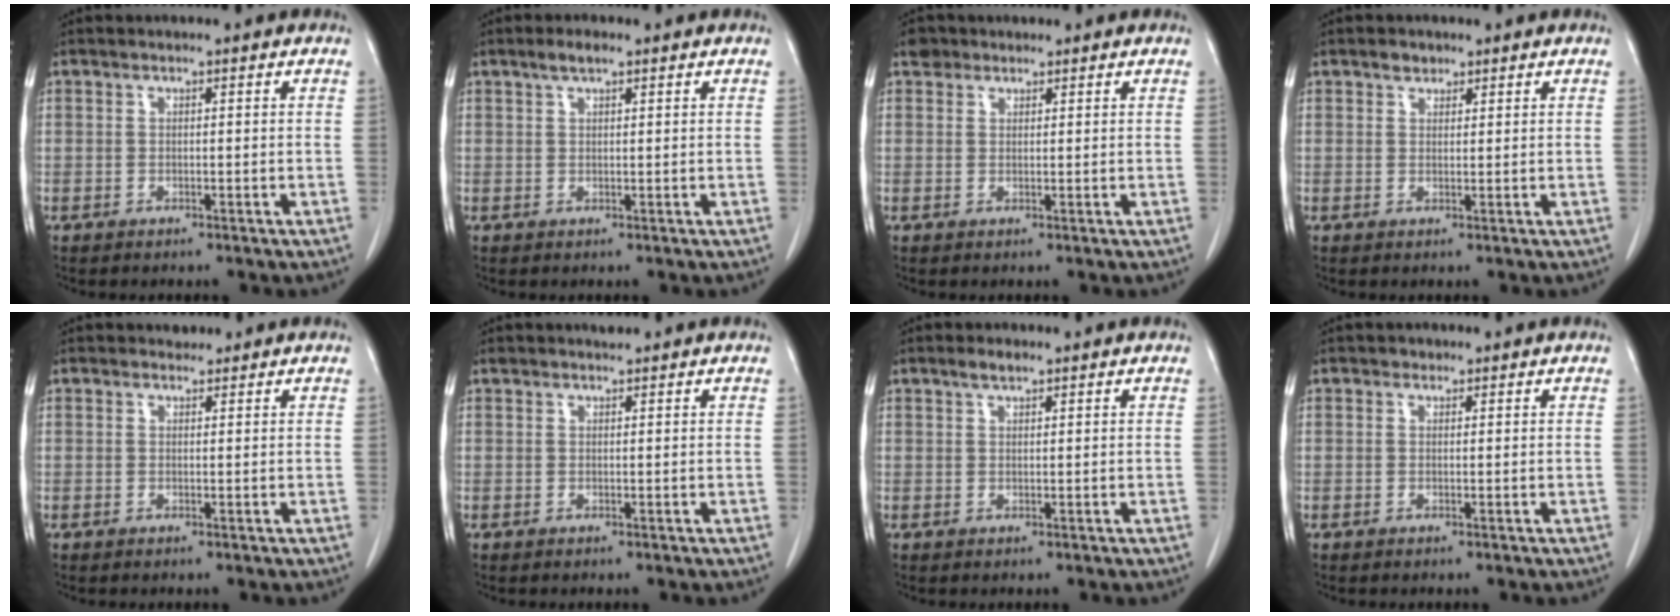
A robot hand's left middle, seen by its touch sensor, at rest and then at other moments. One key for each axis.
{"total": 2.2, "fx": 1.5, "fy": 0.6, "fz": 1.5, "tx": -0.032, "ty": 0.007, "tz": 0.028}
{"total": 2.0, "fx": 1.4, "fy": 1.4, "fz": 0.2, "tx": -0.003, "ty": 0.010, "tz": 0.022}
{"total": 1.6, "fx": 1.2, "fy": 1.0, "fz": 0.4, "tx": -0.005, "ty": -0.001, "tz": 0.018}
{"total": 1.0, "fx": 0.9, "fy": 0.4, "fz": -0.2, "tx": -0.002, "ty": 0.000, "tz": 0.012}
{"total": 1.0, "fx": 0.9, "fy": 0.1, "fz": 0.1, "tx": -0.013, "ty": 0.006, "tz": 0.019}
{"total": 1.8, "fx": 1.4, "fy": 0.5, "fz": 1.0, "tx": -0.023, "ty": 0.004, "tz": 0.025}
{"total": 0.7, "fx": 0.5, "fy": 0.5, "fz": 0.1, "tx": 0.000, "ty": -0.002, "tz": 0.005}